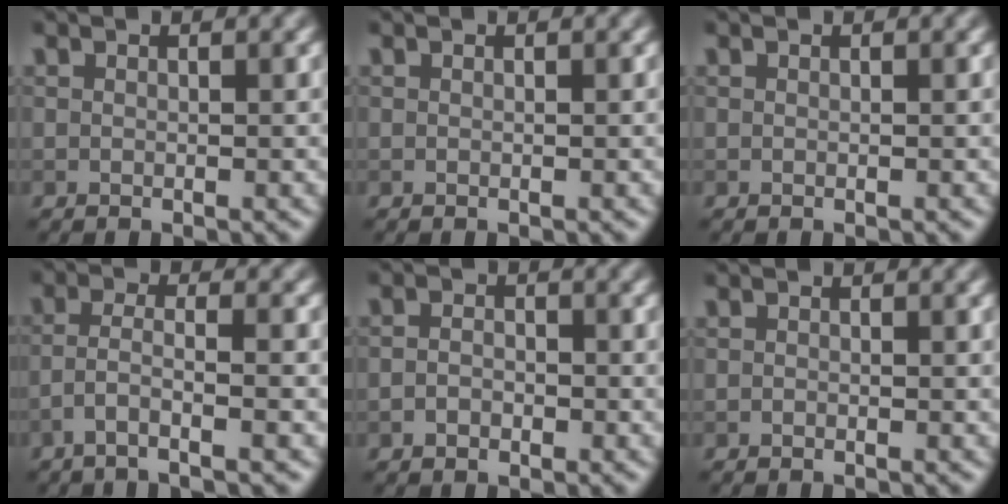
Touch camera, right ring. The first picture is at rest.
{"total": 0.0}
{"total": 0.0}
{"total": 3.4, "force": [-1.8, 0.6, 2.8], "torque": [-0.054, 0.007, -0.043]}
{"total": 1.6, "force": [-0.7, 1.1, 0.9], "torque": [-0.020, 0.001, -0.016]}
{"total": 0.0}